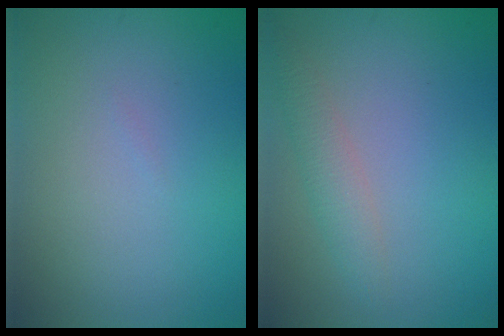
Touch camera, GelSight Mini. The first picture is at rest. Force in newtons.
{"total": 2.0, "press": 2.0, "slide": 0.1}